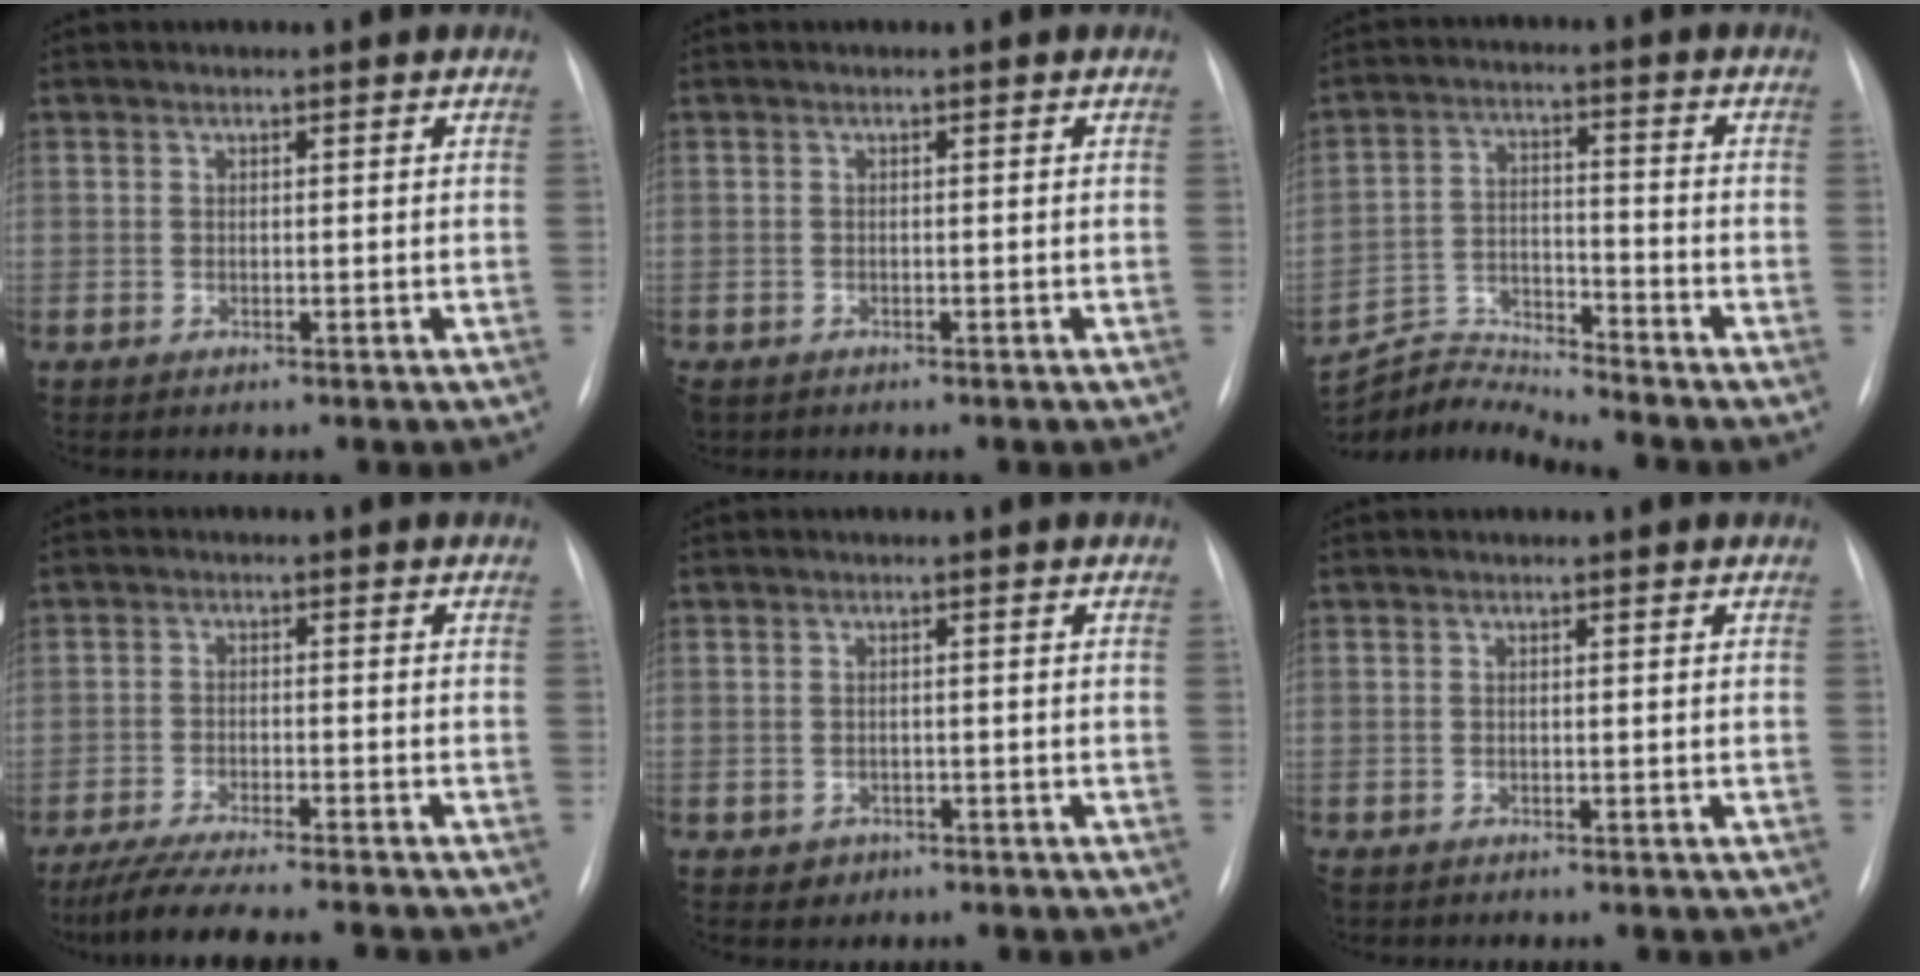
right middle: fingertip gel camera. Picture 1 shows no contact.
{"total": 2.6, "force": [-1.8, 1.7, 0.8], "torque": [-0.017, -0.002, -0.027]}
{"total": 8.9, "force": [-8.6, -1.7, -1.0], "torque": [0.007, 0.023, -0.160]}
{"total": 12.0, "force": [-10.5, 0.3, 5.8], "torque": [-0.082, -0.023, -0.162]}
{"total": 1.8, "force": [-0.9, 1.5, 0.1], "torque": [0.000, 0.007, -0.009]}
{"total": 0.7, "force": [-0.5, 0.4, 0.2], "torque": [-0.006, 0.002, -0.006]}